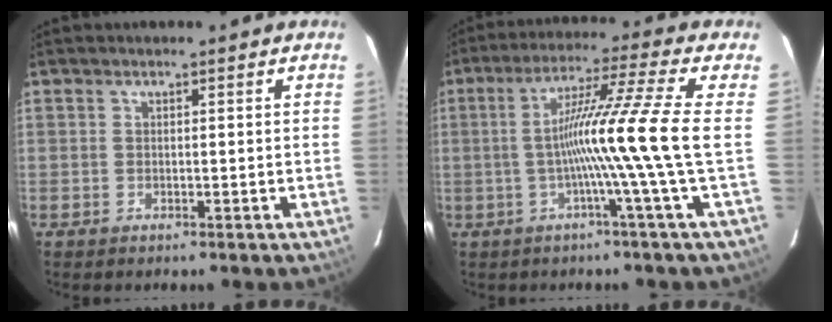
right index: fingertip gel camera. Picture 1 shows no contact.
{"total": 12.0, "force": [-1.5, -3.7, 11.3], "torque": [-0.193, 0.002, -0.028]}